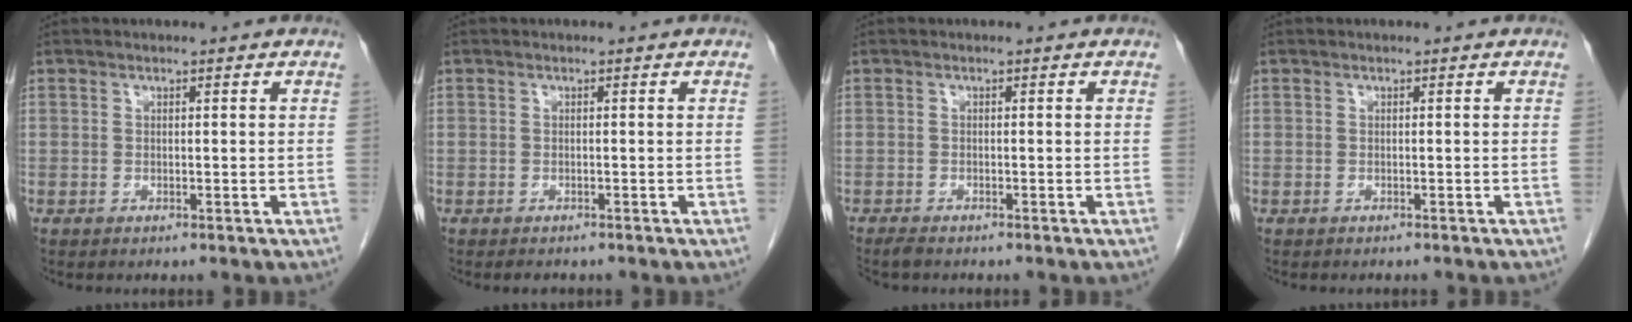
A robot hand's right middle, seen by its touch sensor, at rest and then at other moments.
{"total": 1.4, "force": [-1.3, 0.6, 0.4], "torque": [-0.008, -0.002, -0.014]}
{"total": 1.7, "force": [-1.5, 0.3, 0.7], "torque": [-0.017, -0.005, -0.024]}
{"total": 1.4, "force": [-1.2, 0.3, 0.5], "torque": [-0.014, -0.002, -0.013]}